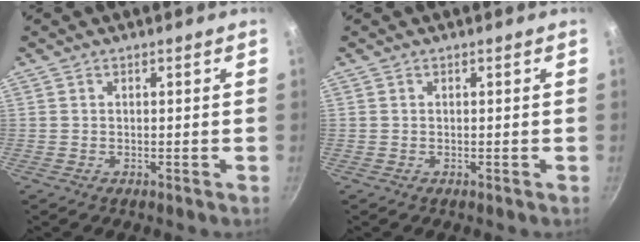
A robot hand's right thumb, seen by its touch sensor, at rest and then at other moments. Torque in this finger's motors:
{"motor_torque": [-0.01, -0.01, 0.00, 0.00, 0.00]}